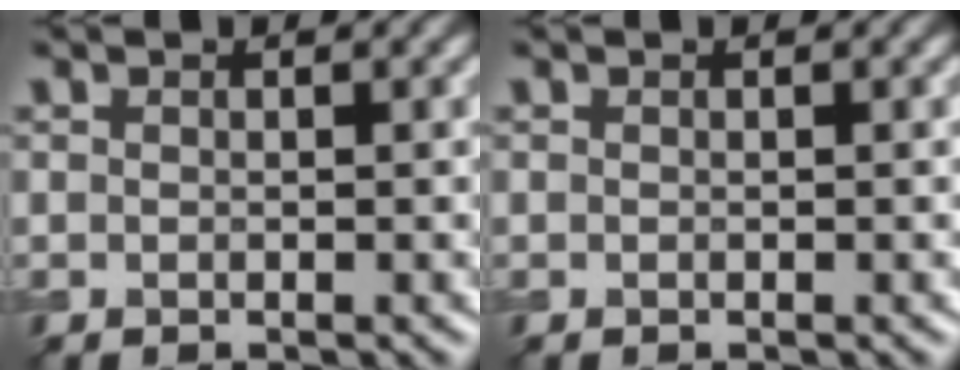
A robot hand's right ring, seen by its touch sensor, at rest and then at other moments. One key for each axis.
{"total": 0.0}